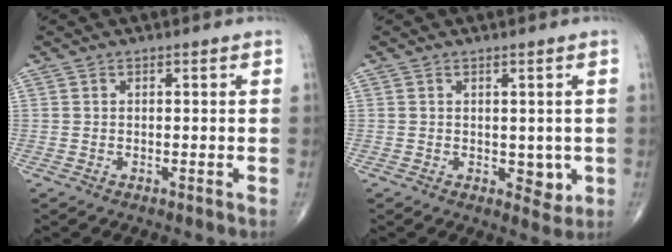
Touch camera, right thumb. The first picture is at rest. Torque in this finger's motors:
{"motor_torque": [2.48, 2.53, 0.34, 0.14, 0.19]}